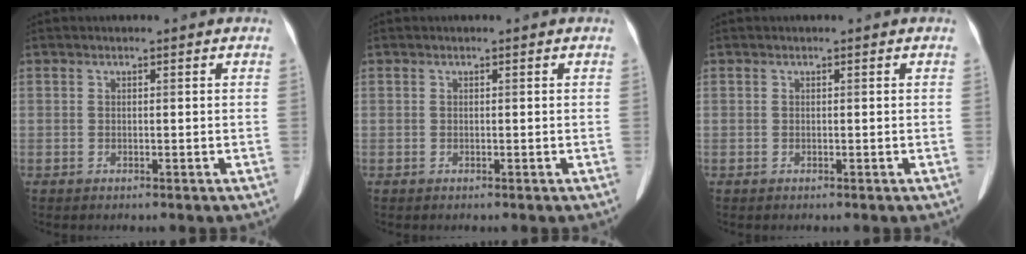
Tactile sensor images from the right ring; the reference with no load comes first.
{"total": 0.0}
{"total": 0.0}